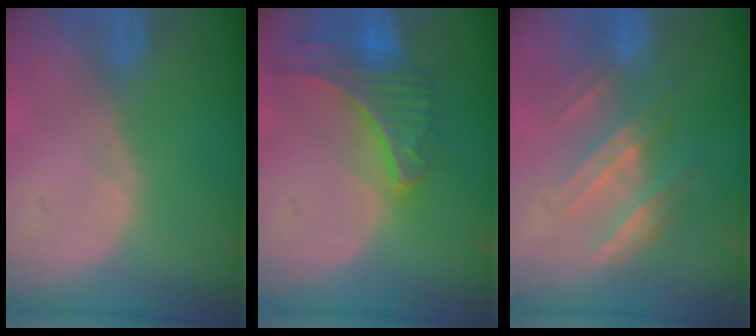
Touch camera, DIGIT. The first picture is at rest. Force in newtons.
{"total": 9.1, "press": 8.0, "slide": 4.3}
{"total": 7.1, "press": 6.7, "slide": 2.5}